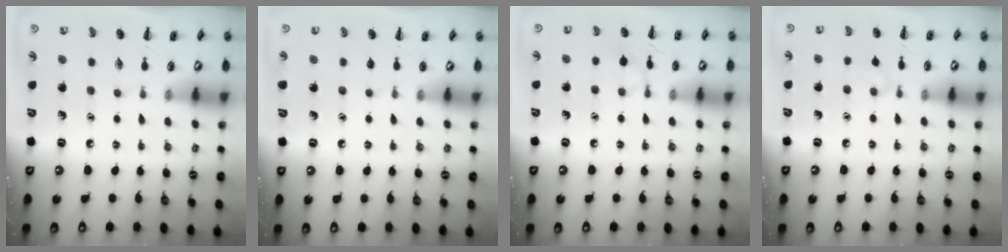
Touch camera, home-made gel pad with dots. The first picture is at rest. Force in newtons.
{"total": 0.0}
{"total": 5.3, "press": 5.1, "slide": 1.6}
{"total": 3.7, "press": 3.4, "slide": 1.4}